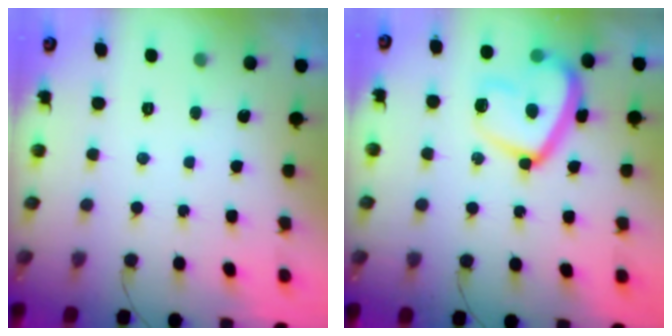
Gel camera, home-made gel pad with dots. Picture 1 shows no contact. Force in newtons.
{"total": 15.5, "press": 15.5, "slide": 1.2}